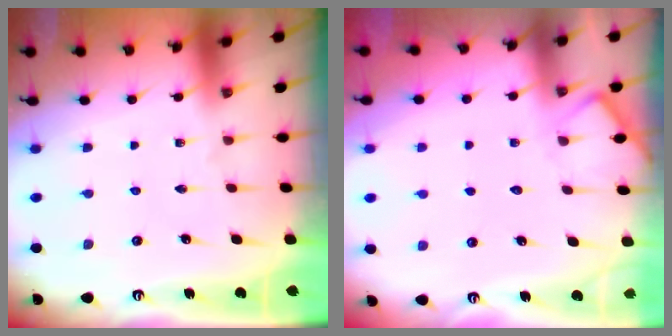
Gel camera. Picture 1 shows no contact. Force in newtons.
{"total": 5.0, "press": 5.0, "slide": 0.6}